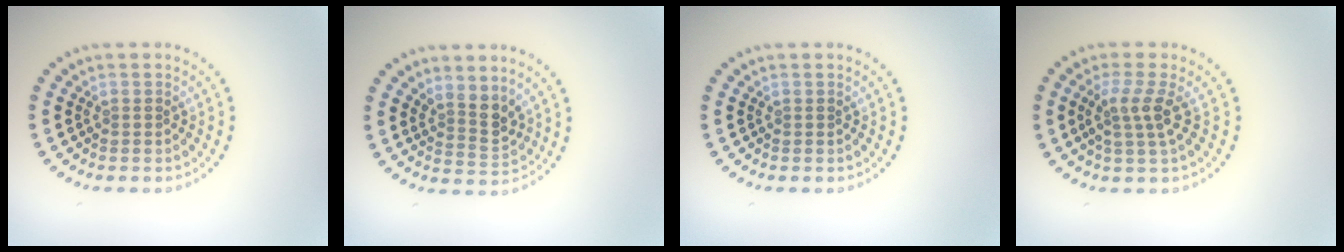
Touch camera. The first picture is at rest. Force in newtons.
{"total": 2.6, "press": 2.0, "slide": 1.7}
{"total": 0.0}
{"total": 2.8, "press": 2.1, "slide": 1.9}